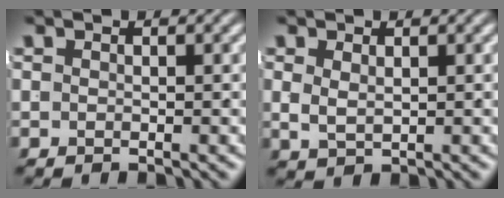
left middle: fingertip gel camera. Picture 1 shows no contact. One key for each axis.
{"total": 1.7, "fx": 0.7, "fy": 1.0, "fz": 1.2, "tx": -0.025, "ty": -0.002, "tz": 0.024}